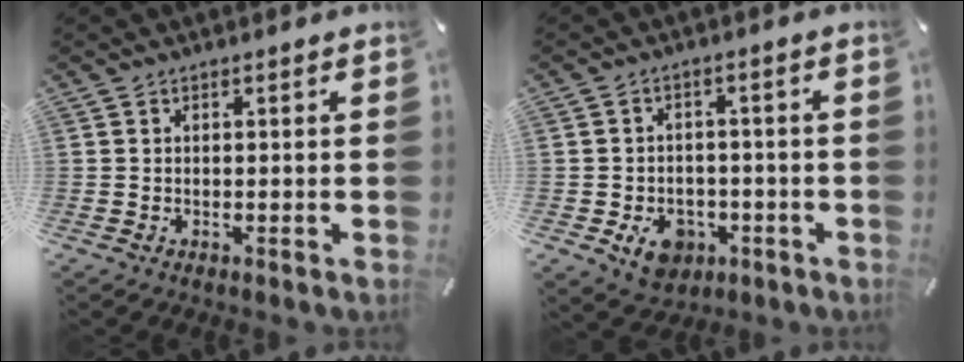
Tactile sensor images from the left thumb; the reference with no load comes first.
{"total": 7.5, "force": [-3.2, 5.8, 3.6], "torque": [-0.057, 0.015, -0.057]}